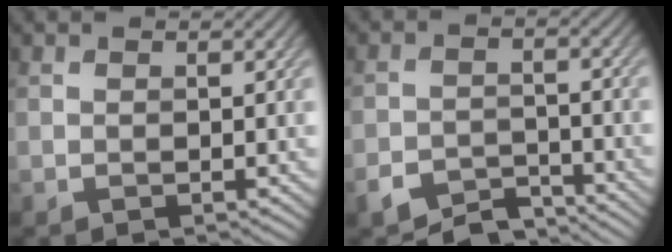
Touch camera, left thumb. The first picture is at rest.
{"total": 5.8, "force": [-5.0, 2.1, 1.9], "torque": [-0.030, -0.005, -0.092]}